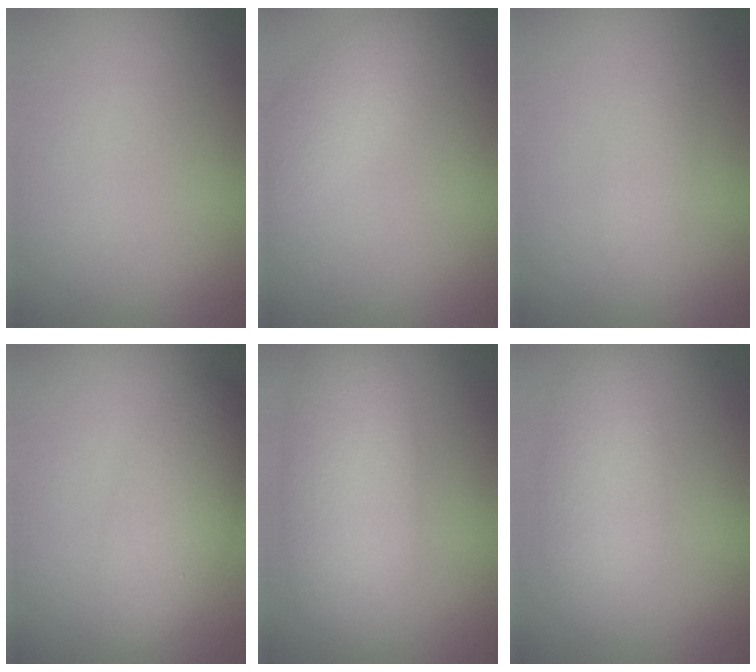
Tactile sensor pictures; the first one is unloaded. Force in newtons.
{"total": 2.4, "press": 2.4, "slide": 0.2}
{"total": 1.6, "press": 1.6, "slide": 0.0}
{"total": 4.0, "press": 4.0, "slide": 0.1}
{"total": 7.2, "press": 7.2, "slide": 0.4}
{"total": 4.7, "press": 4.7, "slide": 0.1}